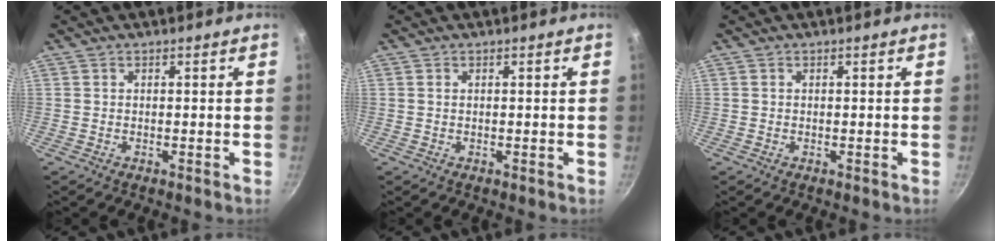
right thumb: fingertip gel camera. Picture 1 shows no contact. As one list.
[{"total": 0.0}, {"total": 0.0}]